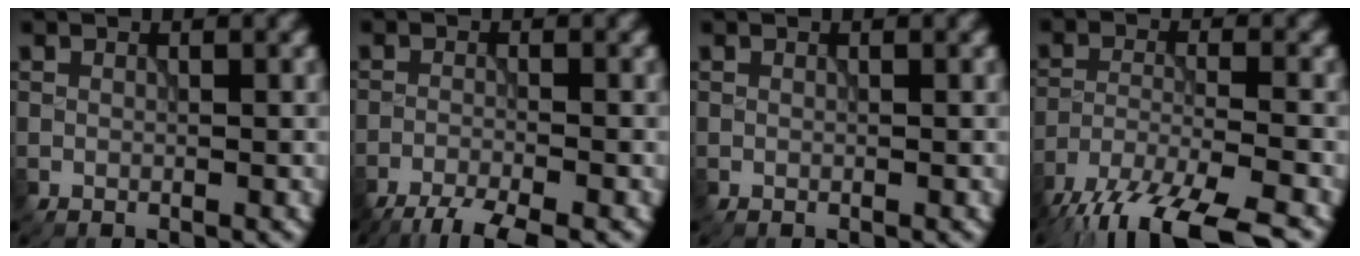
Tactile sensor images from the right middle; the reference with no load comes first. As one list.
[{"total": 4.5, "force": [-3.7, 0.6, 2.6], "torque": [-0.044, -0.012, -0.073]}, {"total": 0.0}, {"total": 12.6, "force": [-10.4, 3.4, 6.1], "torque": [-0.119, -0.037, -0.160]}]